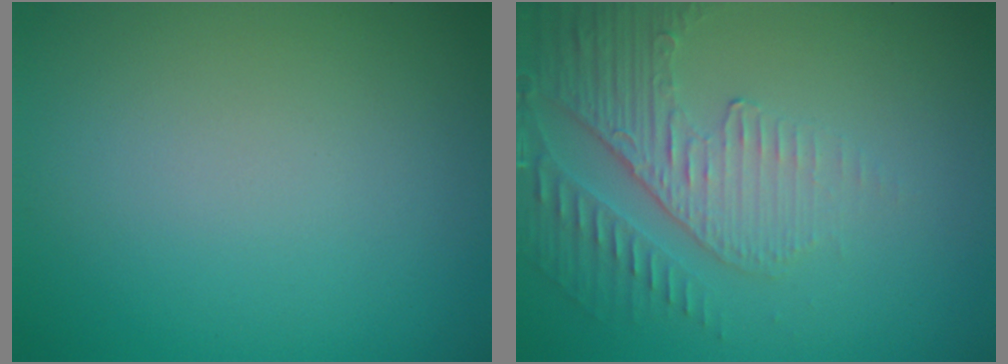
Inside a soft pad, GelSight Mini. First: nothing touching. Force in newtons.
{"total": 4.9, "press": 3.2, "slide": 3.7}